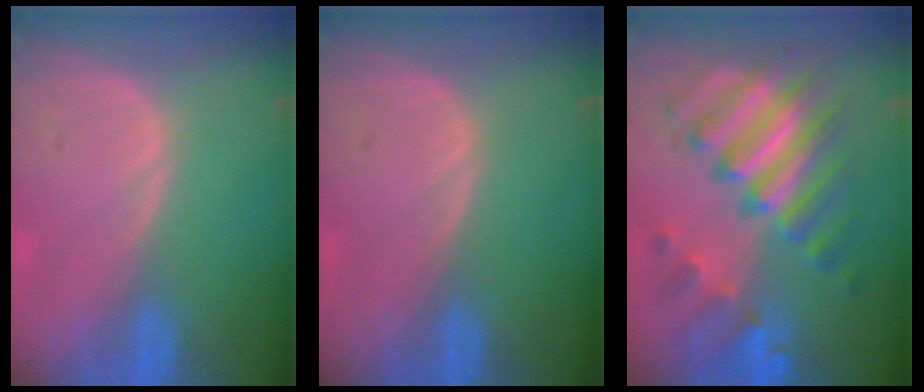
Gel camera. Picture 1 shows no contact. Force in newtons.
{"total": 0.0}
{"total": 10.5, "press": 10.5, "slide": 0.9}